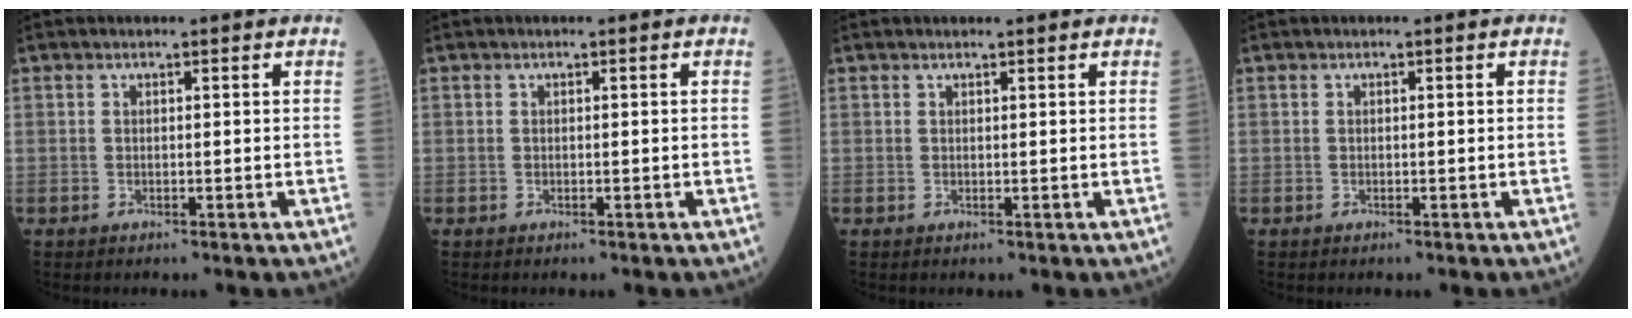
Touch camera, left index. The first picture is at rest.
{"total": 0.0}
{"total": 1.2, "force": [1.2, 0.0, 0.2], "torque": [-0.007, 0.004, 0.020]}
{"total": 0.0}